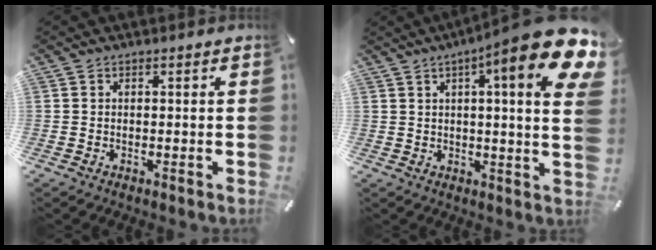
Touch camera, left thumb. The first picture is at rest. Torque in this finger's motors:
{"motor_torque": [2.52, 2.49, 1.97, -0.80, 0.23]}